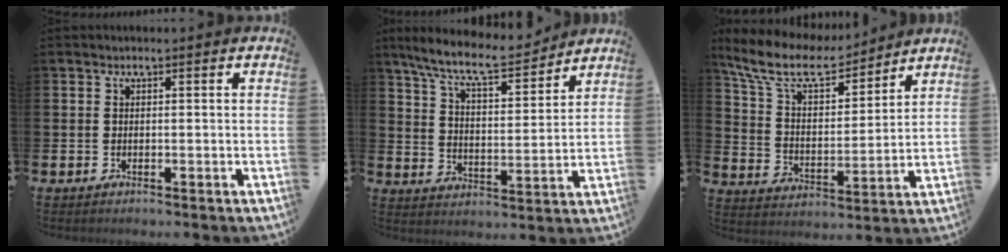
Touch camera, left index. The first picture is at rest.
{"total": 9.3, "force": [8.5, 1.4, 3.5], "torque": [-0.093, -0.054, 0.145]}
{"total": 10.5, "force": [9.1, 3.2, 4.2], "torque": [-0.115, -0.055, 0.160]}